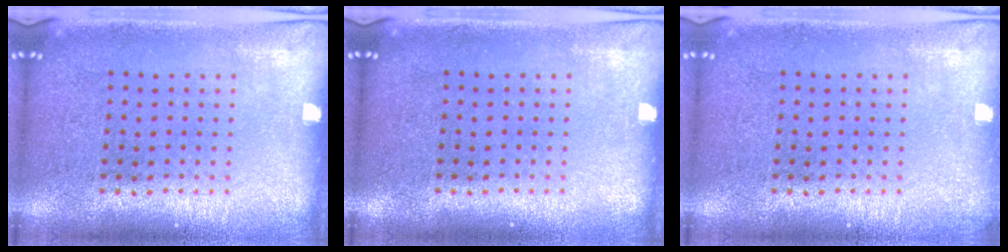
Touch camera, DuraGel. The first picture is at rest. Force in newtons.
{"total": 0.0}
{"total": 0.5, "press": 0.5, "slide": 0.1}